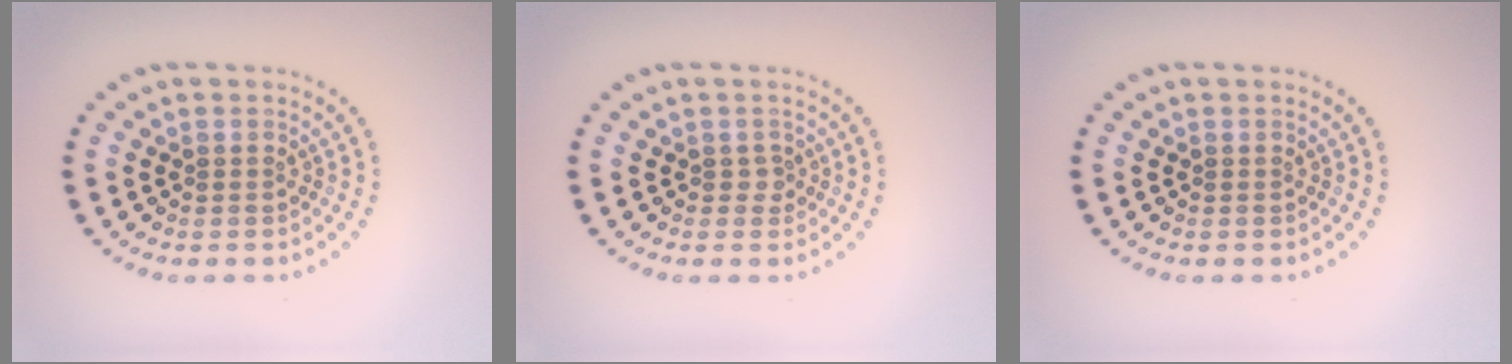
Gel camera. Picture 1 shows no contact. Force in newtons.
{"total": 0.9, "press": 0.7, "slide": 0.6}
{"total": 0.0}